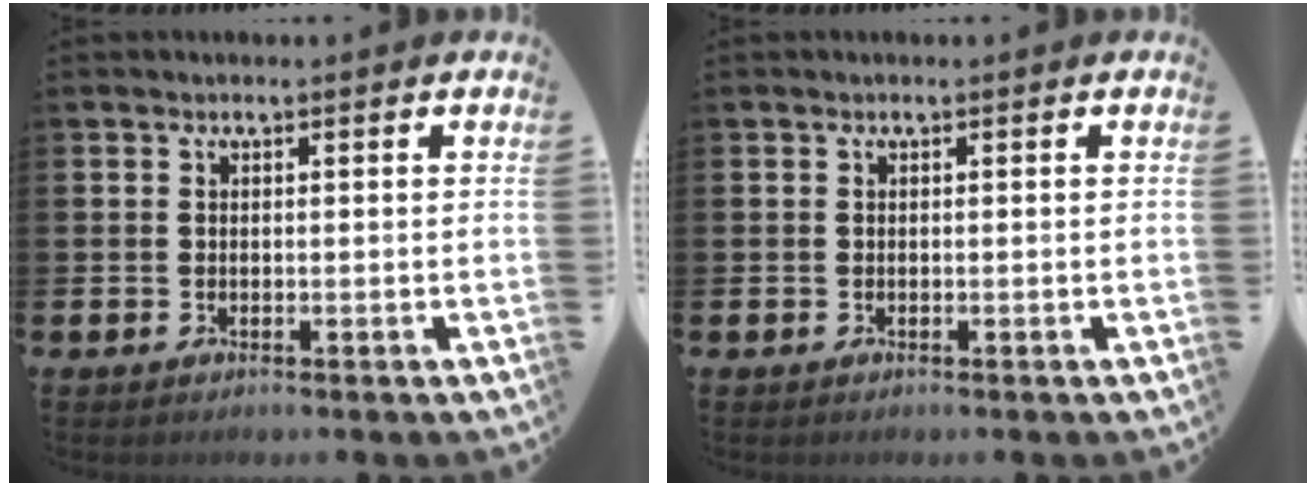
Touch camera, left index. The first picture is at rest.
{"total": 0.0}